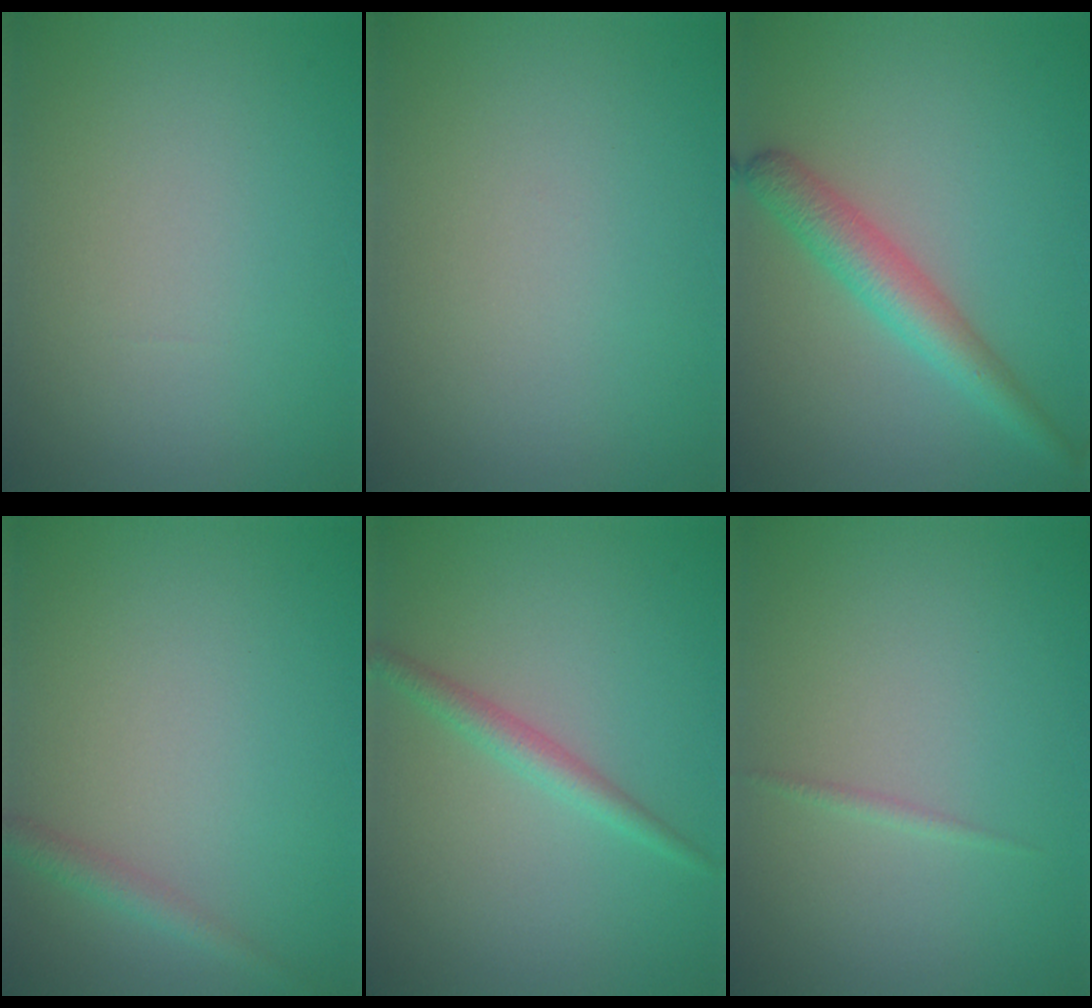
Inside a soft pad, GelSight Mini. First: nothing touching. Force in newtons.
{"total": 0.0}
{"total": 3.7, "press": 3.7, "slide": 0.1}
{"total": 1.6, "press": 1.6, "slide": 0.1}
{"total": 1.9, "press": 1.9, "slide": 0.1}
{"total": 0.6, "press": 0.6, "slide": 0.0}